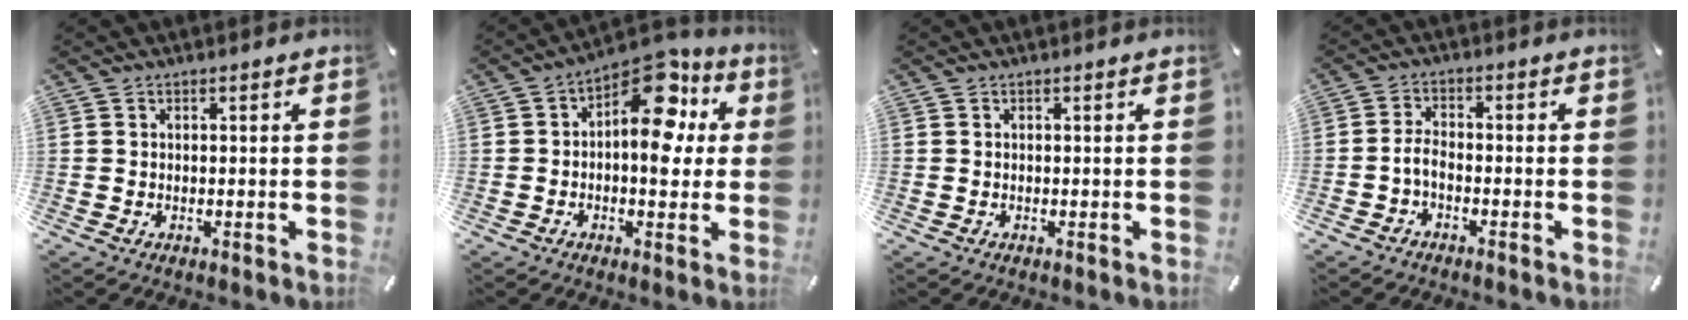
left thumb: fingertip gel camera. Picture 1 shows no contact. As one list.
[{"total": 14.5, "force": [4.9, 7.8, 11.2], "torque": [-0.147, -0.042, 0.084]}, {"total": 0.0}, {"total": 3.3, "force": [-1.8, 1.3, 2.5], "torque": [-0.057, 0.006, -0.038]}]